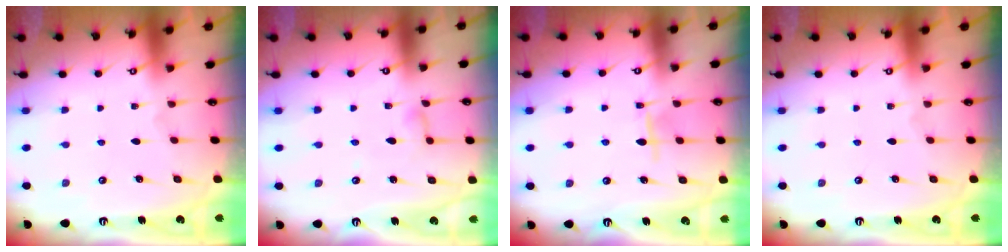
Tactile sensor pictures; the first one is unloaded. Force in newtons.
{"total": 3.4, "press": 3.3, "slide": 0.3}
{"total": 5.8, "press": 5.8, "slide": 0.8}
{"total": 0.0}